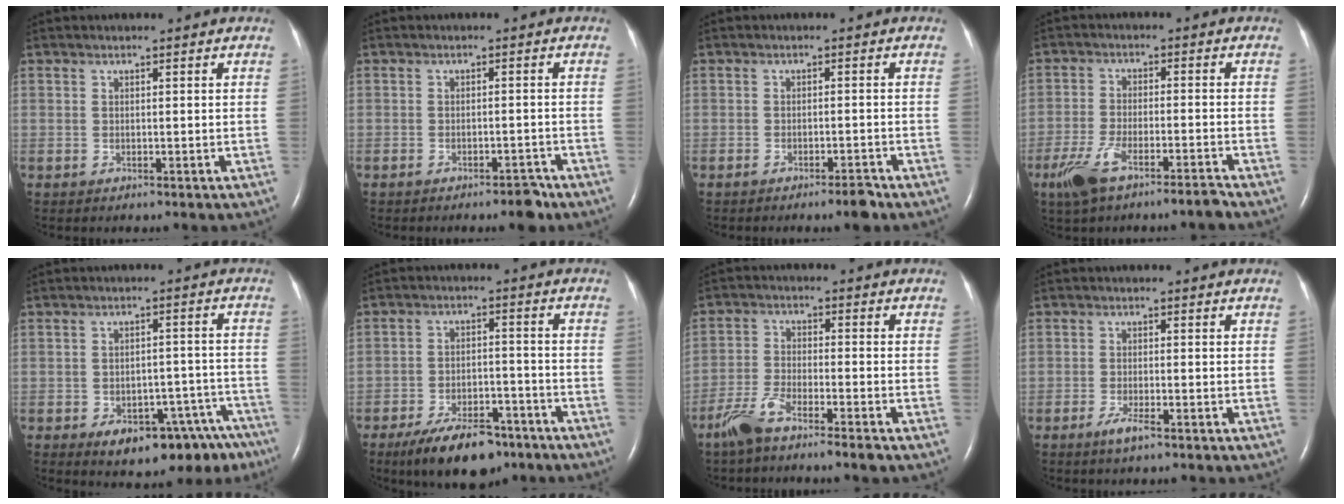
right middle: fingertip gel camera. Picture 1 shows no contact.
{"total": 2.7, "force": [-2.1, 0.8, 1.4], "torque": [-0.015, 0.002, -0.028]}
{"total": 2.4, "force": [-1.9, 0.2, 1.4], "torque": [-0.022, 0.000, -0.029]}
{"total": 7.3, "force": [-5.2, 0.7, 5.0], "torque": [-0.106, -0.008, -0.097]}
{"total": 13.4, "force": [-9.7, 6.5, 6.7], "torque": [-0.036, 0.038, -0.120]}
{"total": 11.2, "force": [-8.2, 4.3, 6.3], "torque": [-0.107, -0.007, -0.133]}
{"total": 6.0, "force": [-4.7, 0.3, 3.7], "torque": [-0.085, -0.006, -0.096]}
{"total": 2.4, "force": [-1.6, 0.2, 1.8], "torque": [-0.045, -0.005, -0.030]}